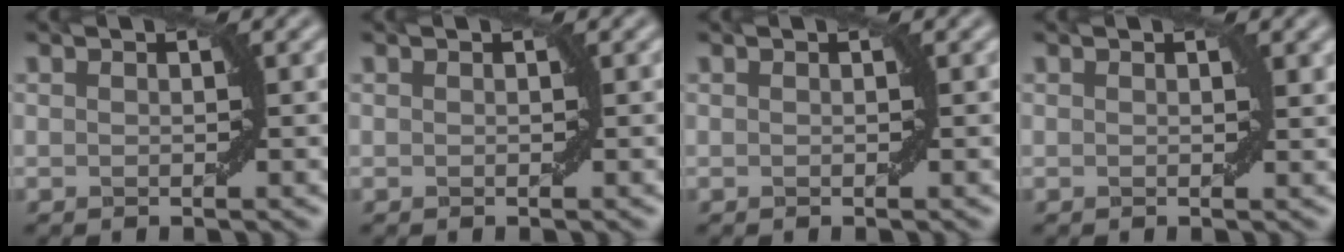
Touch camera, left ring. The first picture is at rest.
{"total": 0.0}
{"total": 0.0}
{"total": 0.7, "force": [0.4, 0.2, 0.6], "torque": [-0.004, -0.004, 0.007]}